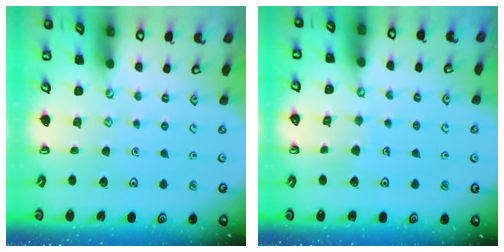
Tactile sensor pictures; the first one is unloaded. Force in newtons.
{"total": 4.4, "press": 4.4, "slide": 0.4}